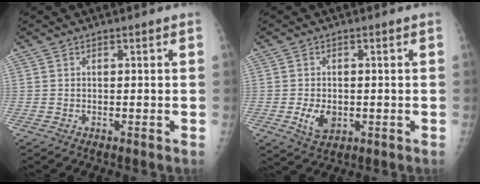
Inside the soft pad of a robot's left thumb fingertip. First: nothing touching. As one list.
[{"total": 4.9, "force": [-1.0, 3.4, 3.4], "torque": [-0.051, -0.004, -0.010]}]